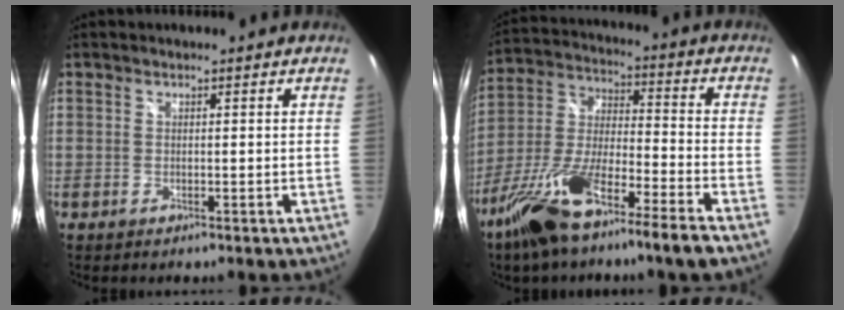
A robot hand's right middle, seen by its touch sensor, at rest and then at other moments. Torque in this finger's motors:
{"motor_torque": [1.65, -0.49, 0.62, 0.21]}